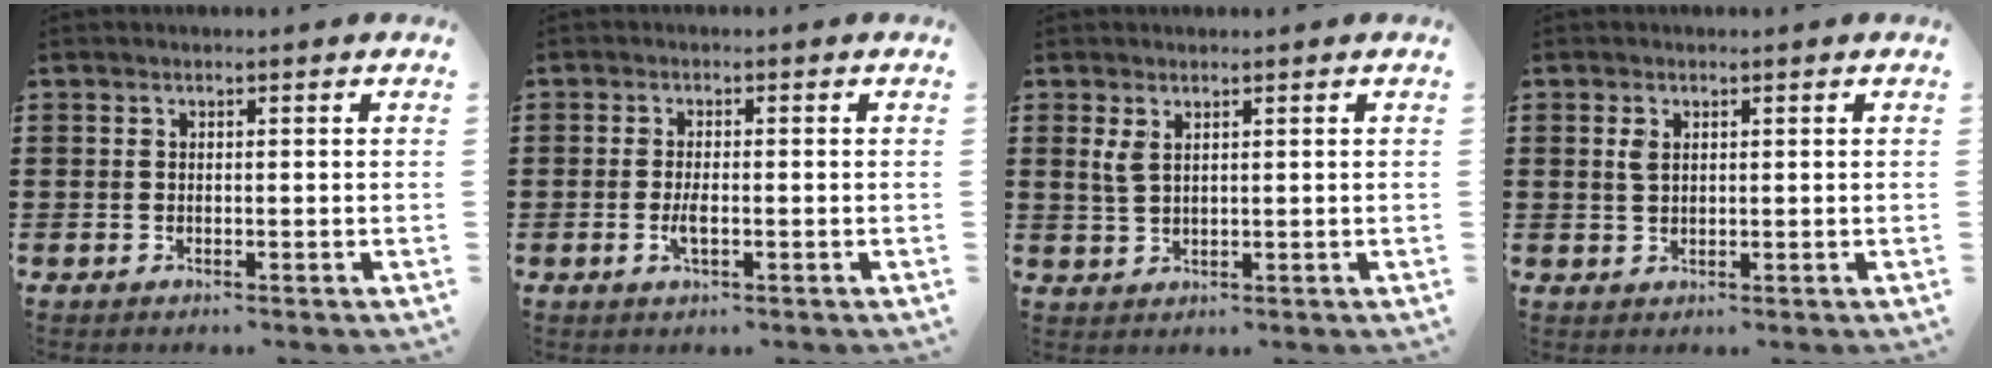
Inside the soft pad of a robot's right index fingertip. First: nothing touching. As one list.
[{"total": 2.5, "force": [-0.7, 0.6, 2.3], "torque": [-0.048, -0.005, -0.013]}, {"total": 2.4, "force": [1.4, 0.9, 1.7], "torque": [-0.037, 0.005, 0.024]}, {"total": 1.8, "force": [0.7, 1.0, 1.4], "torque": [-0.032, 0.004, 0.012]}]